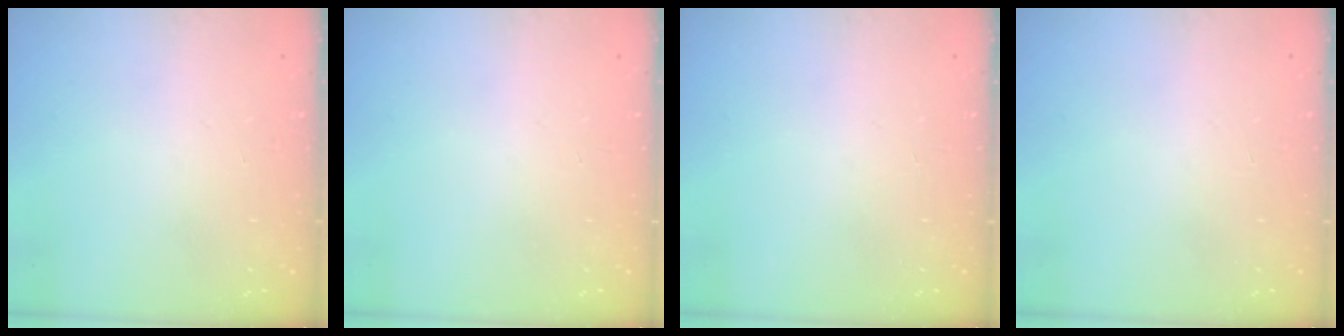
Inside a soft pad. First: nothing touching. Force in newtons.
{"total": 0.0}
{"total": 0.0}
{"total": 0.0}